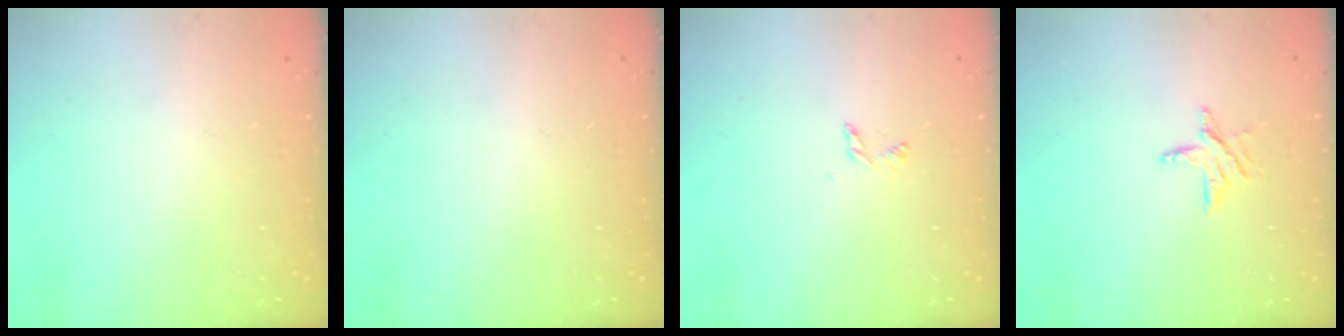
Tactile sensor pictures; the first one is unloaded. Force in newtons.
{"total": 0.0}
{"total": 2.8, "press": 2.8, "slide": 0.2}
{"total": 5.5, "press": 5.5, "slide": 0.5}